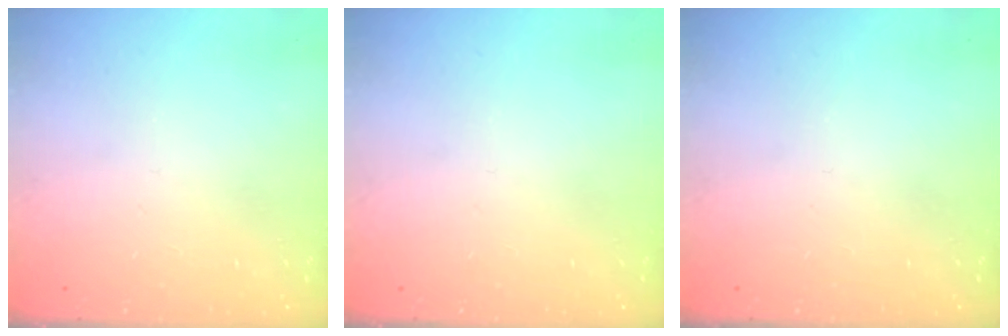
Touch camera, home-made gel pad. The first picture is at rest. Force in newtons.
{"total": 0.0}
{"total": 0.0}